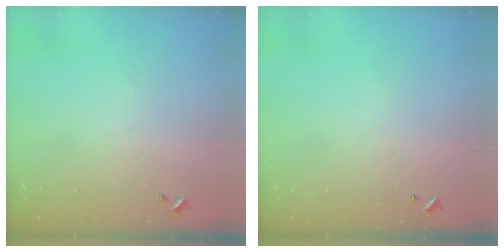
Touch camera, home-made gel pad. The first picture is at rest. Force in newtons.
{"total": 0.0}